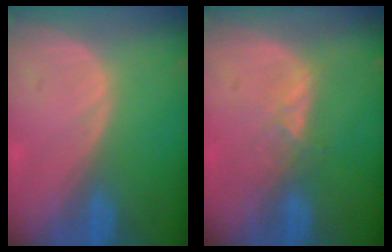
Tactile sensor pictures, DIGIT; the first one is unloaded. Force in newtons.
{"total": 2.0, "press": 2.0, "slide": 0.3}